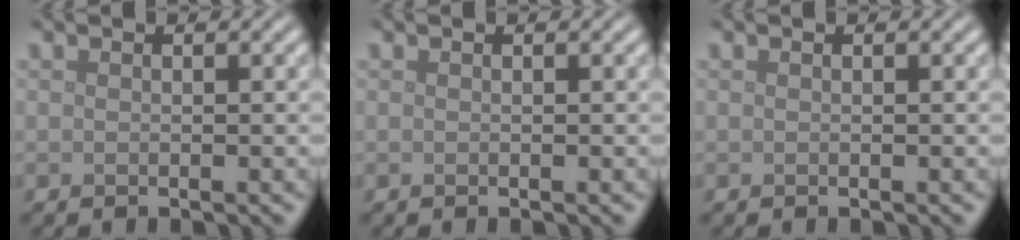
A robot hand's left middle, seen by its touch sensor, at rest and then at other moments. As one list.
[{"total": 0.0}, {"total": 0.0}]